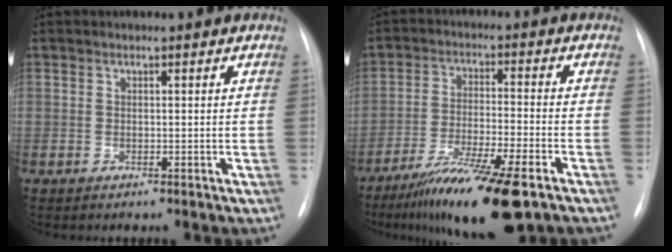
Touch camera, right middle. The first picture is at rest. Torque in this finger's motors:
{"motor_torque": [1.18, -0.95, 0.35, 0.15]}